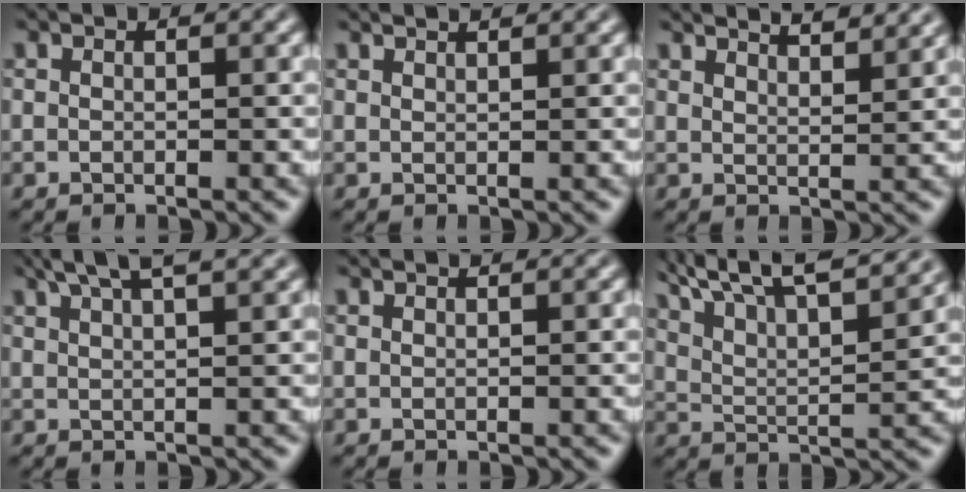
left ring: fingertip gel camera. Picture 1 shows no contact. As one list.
[{"total": 2.3, "force": [1.9, 0.7, 1.1], "torque": [-0.005, 0.027, 0.004]}, {"total": 6.1, "force": [5.2, 1.5, 2.8], "torque": [-0.027, 0.028, 0.044]}, {"total": 6.2, "force": [4.4, 1.7, 4.0], "torque": [-0.061, 0.035, 0.049]}, {"total": 1.3, "force": [1.0, 0.5, 0.6], "torque": [0.001, 0.015, -0.005]}, {"total": 12.7, "force": [9.3, 3.9, 7.8], "torque": [-0.146, 0.034, 0.127]}]